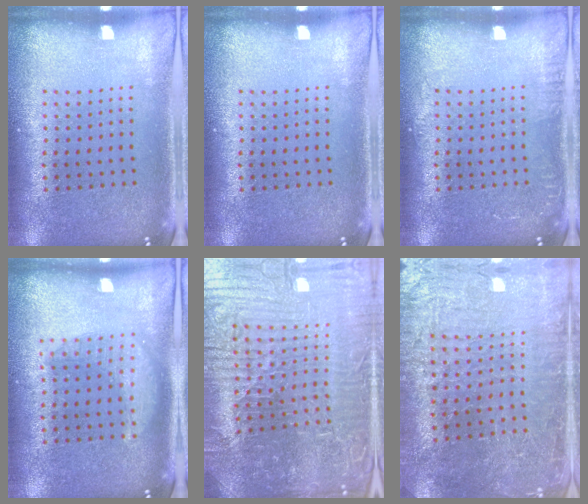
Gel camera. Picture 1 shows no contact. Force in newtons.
{"total": 0.0}
{"total": 1.0, "press": 0.9, "slide": 0.1}
{"total": 1.3, "press": 1.3, "slide": 0.3}
{"total": 6.7, "press": 6.2, "slide": 2.6}
{"total": 3.4, "press": 3.4, "slide": 0.3}